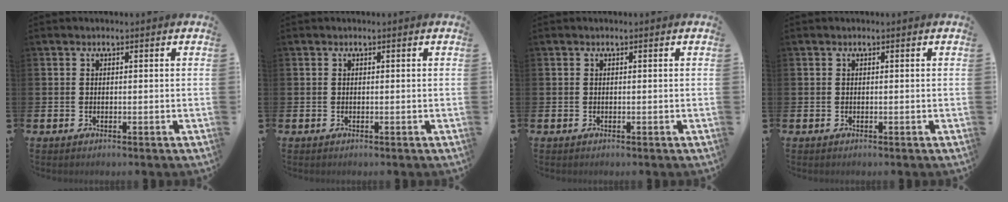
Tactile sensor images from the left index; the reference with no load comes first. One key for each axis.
{"total": 0.0}
{"total": 0.0}
{"total": 0.0}